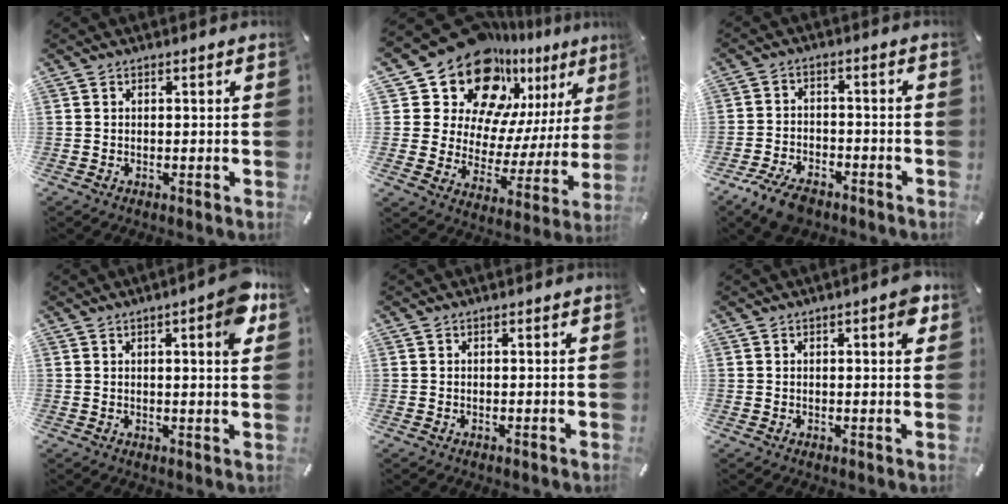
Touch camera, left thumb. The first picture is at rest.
{"total": 20.9, "force": [15.1, 12.0, 8.0], "torque": [-0.129, -0.124, 0.274]}
{"total": 6.8, "force": [-4.9, 3.4, 3.3], "torque": [-0.073, 0.020, -0.094]}
{"total": 6.2, "force": [2.6, 1.2, 5.5], "torque": [-0.077, -0.007, 0.036]}
{"total": 0.0}
{"total": 3.3, "force": [1.2, 1.1, 2.9], "torque": [-0.035, -0.003, 0.013]}